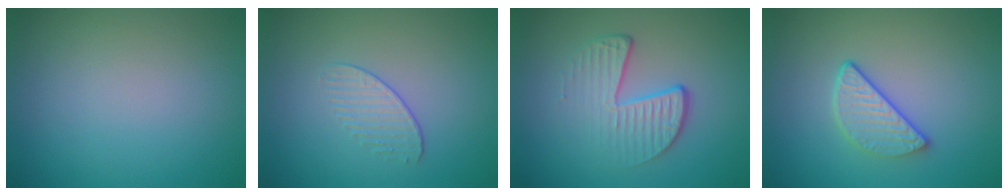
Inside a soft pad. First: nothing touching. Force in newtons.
{"total": 1.3, "press": 0.7, "slide": 1.1}
{"total": 4.3, "press": 2.7, "slide": 3.3}
{"total": 3.4, "press": 2.7, "slide": 2.0}